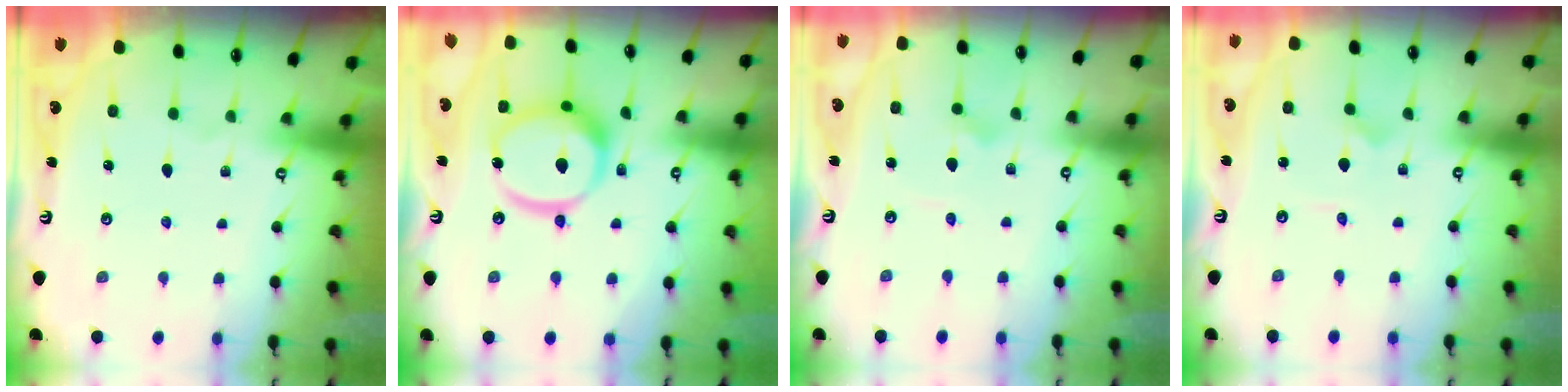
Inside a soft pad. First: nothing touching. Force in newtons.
{"total": 15.0, "press": 14.9, "slide": 1.8}
{"total": 2.6, "press": 2.6, "slide": 0.1}
{"total": 0.0}